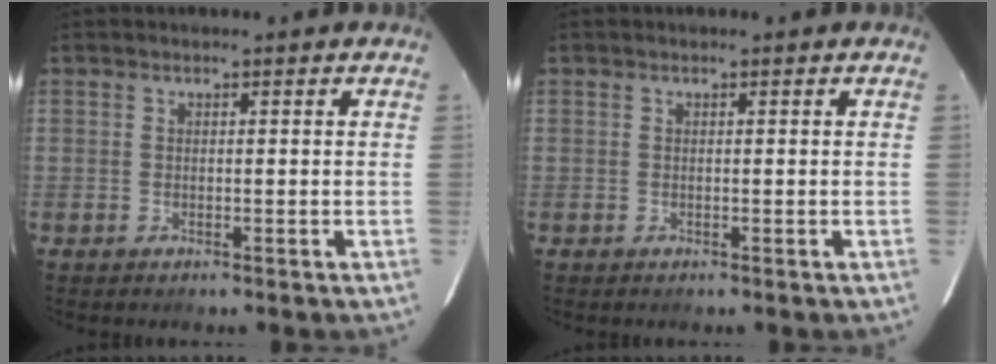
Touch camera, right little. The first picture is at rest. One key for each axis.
{"total": 0.0}